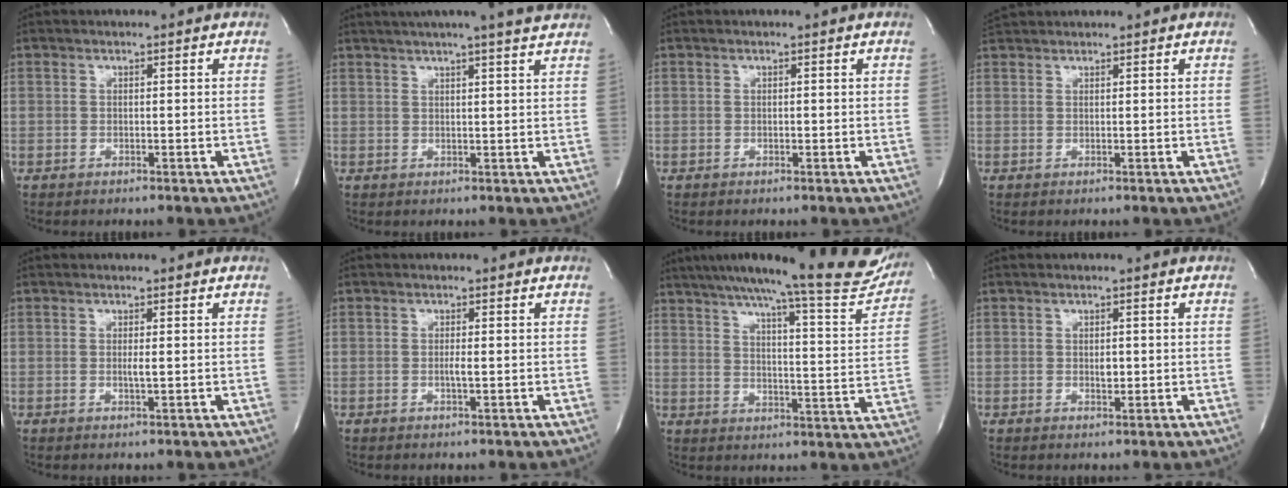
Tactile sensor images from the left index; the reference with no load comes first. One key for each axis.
{"total": 10.8, "fx": 9.3, "fy": -0.9, "fz": 5.4, "tx": -0.089, "ty": 0.012, "tz": 0.108}
{"total": 0.0}
{"total": 2.1, "fx": 2.0, "fy": -0.2, "fz": 0.2, "tx": -0.007, "ty": 0.023, "tz": 0.044}
{"total": 1.1, "fx": 0.0, "fy": 0.0, "fz": 1.1, "tx": -0.027, "ty": -0.003, "tz": 0.001}
{"total": 1.2, "fx": -0.2, "fy": -0.1, "fz": 1.2, "tx": -0.026, "ty": -0.002, "tz": -0.003}
{"total": 22.2, "fx": 19.5, "fy": 1.9, "fz": 10.4, "tx": -0.149, "ty": -0.041, "tz": 0.246}
{"total": 1.3, "fx": 0.0, "fy": 0.7, "fz": 1.2, "tx": -0.018, "ty": -0.001, "tz": 0.003}